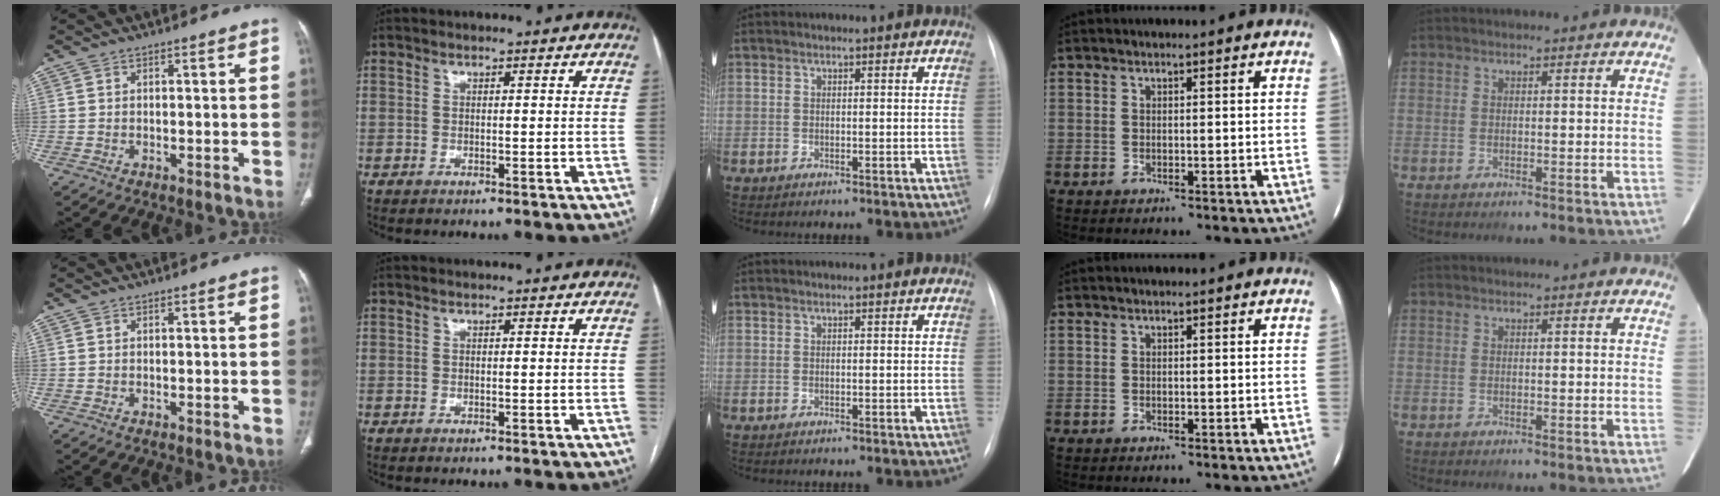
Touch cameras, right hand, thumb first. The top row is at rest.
{}